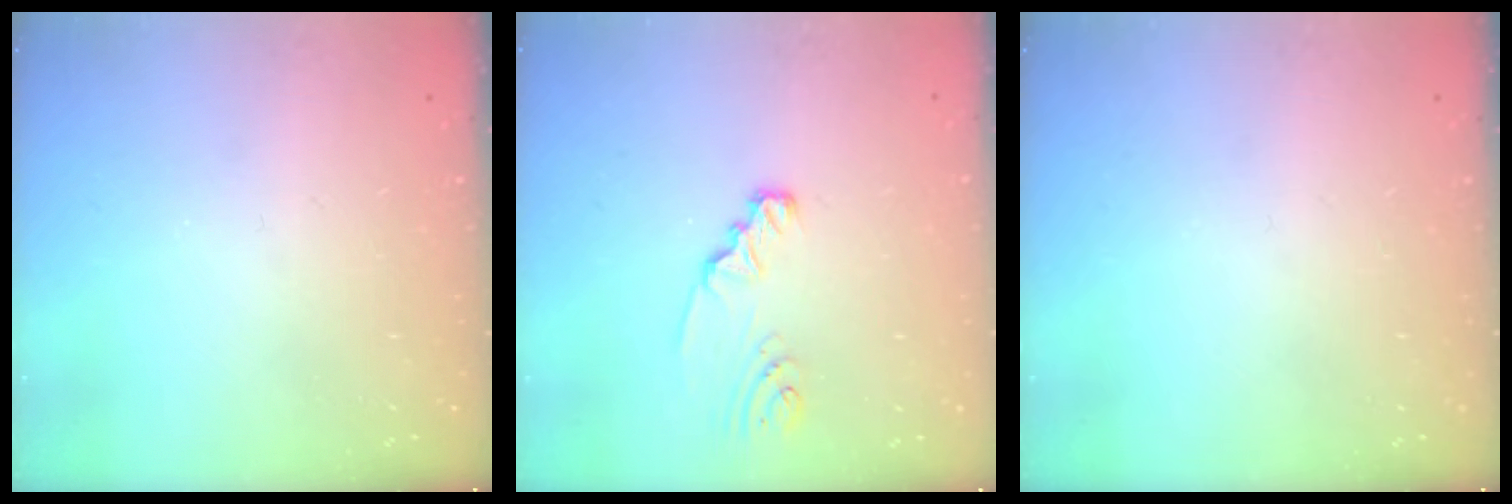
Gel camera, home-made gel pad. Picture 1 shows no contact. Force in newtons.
{"total": 2.4, "press": 2.4, "slide": 0.1}
{"total": 0.0}